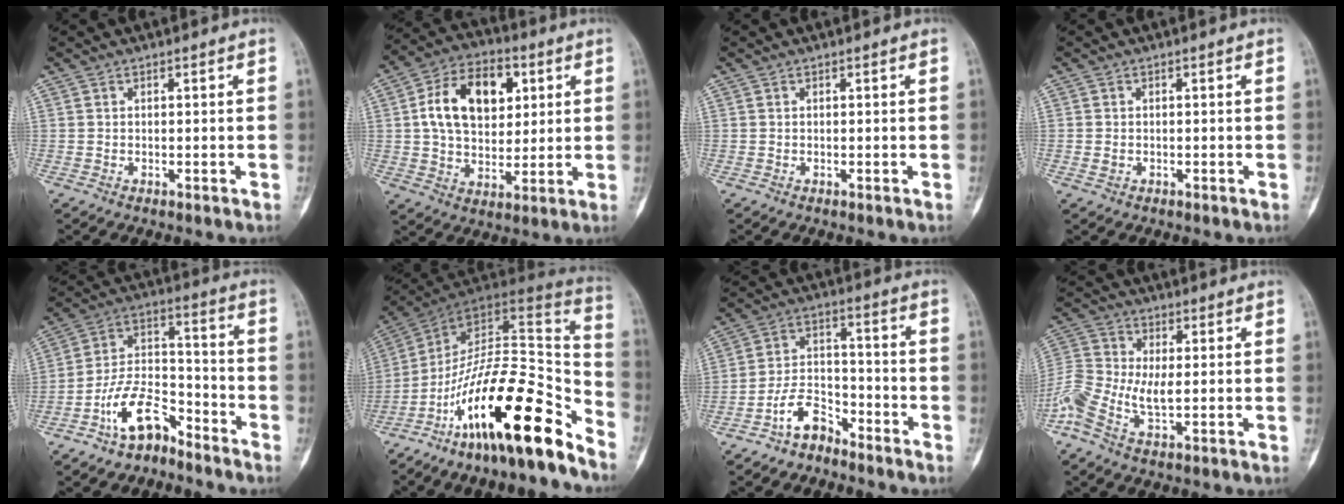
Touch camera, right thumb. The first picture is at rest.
{"total": 16.0, "force": [4.0, 10.6, 11.3], "torque": [-0.162, 0.004, 0.066]}
{"total": 0.0}
{"total": 1.0, "force": [-0.3, 0.9, 0.5], "torque": [-0.013, 0.004, 0.000]}
{"total": 11.2, "force": [-7.6, 5.4, 6.1], "torque": [-0.108, 0.081, -0.147]}
{"total": 23.4, "force": [-16.1, 6.1, 15.8], "torque": [-0.216, 0.115, -0.267]}
{"total": 7.5, "force": [-5.6, 3.9, 3.2], "torque": [-0.054, 0.059, -0.110]}
{"total": 10.5, "force": [-2.0, 5.1, 9.0], "torque": [-0.208, 0.015, -0.044]}